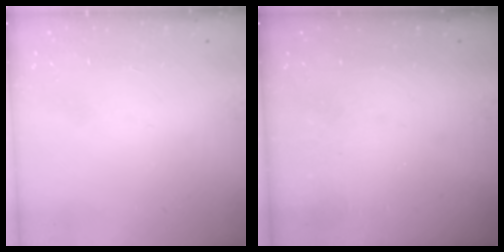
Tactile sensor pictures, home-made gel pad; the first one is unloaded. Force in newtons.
{"total": 0.0}